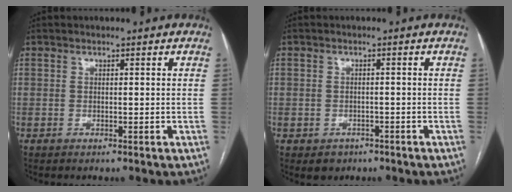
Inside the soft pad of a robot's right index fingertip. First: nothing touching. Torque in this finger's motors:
{"motor_torque": [-0.49, -0.13, -1.05, -0.21]}